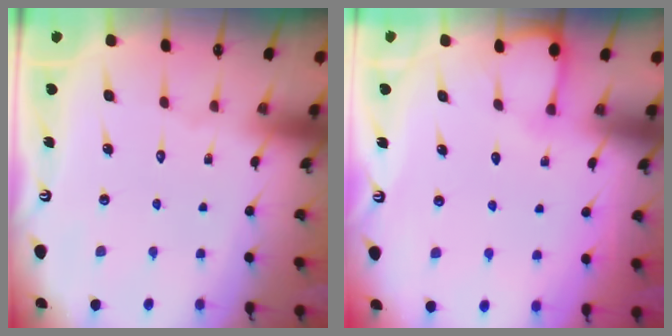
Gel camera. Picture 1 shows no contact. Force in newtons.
{"total": 2.8, "press": 2.8, "slide": 0.4}